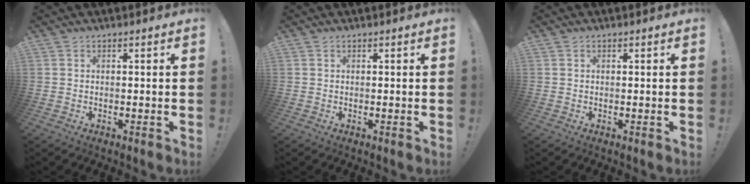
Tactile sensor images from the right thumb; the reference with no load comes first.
{"total": 0.0}
{"total": 0.0}